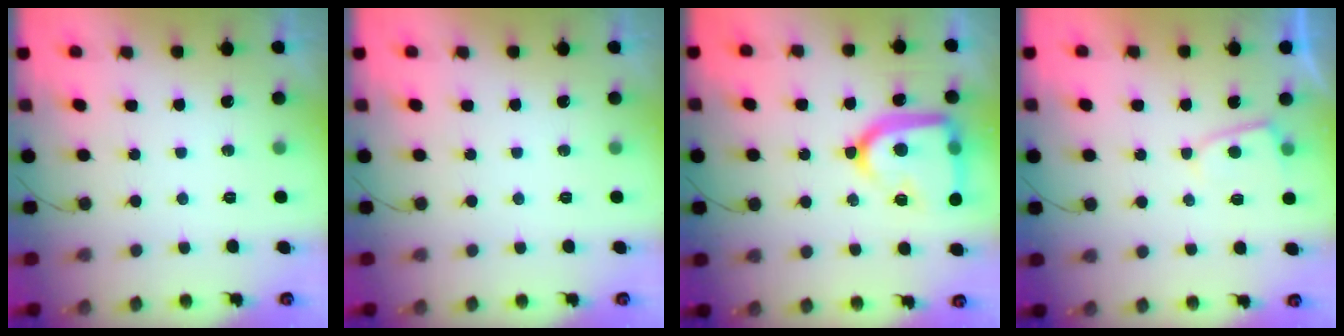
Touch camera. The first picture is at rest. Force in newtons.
{"total": 0.0}
{"total": 21.1, "press": 21.0, "slide": 1.9}
{"total": 3.0, "press": 2.9, "slide": 0.3}